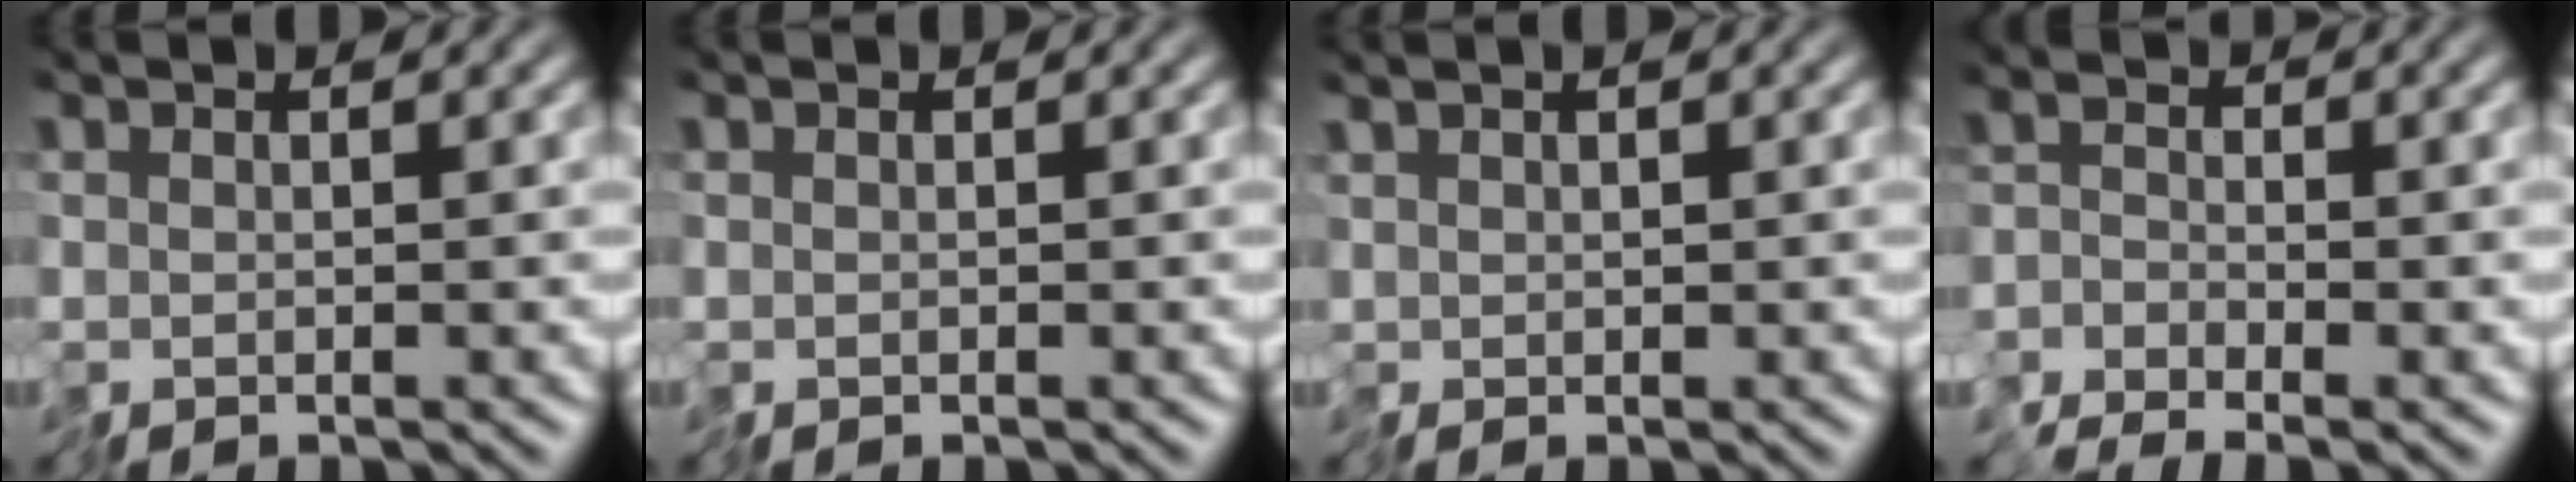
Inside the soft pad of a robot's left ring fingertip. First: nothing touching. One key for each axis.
{"total": 0.0}
{"total": 0.6, "fx": 0.5, "fy": 0.3, "fz": 0.2, "tx": -0.007, "ty": 0.004, "tz": 0.010}
{"total": 1.6, "fx": -1.5, "fy": -0.2, "fz": -0.5, "tx": 0.013, "ty": 0.002, "tz": -0.039}